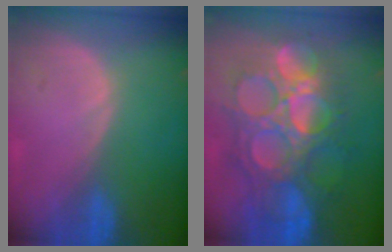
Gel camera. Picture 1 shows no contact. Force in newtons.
{"total": 13.6, "press": 13.5, "slide": 1.4}